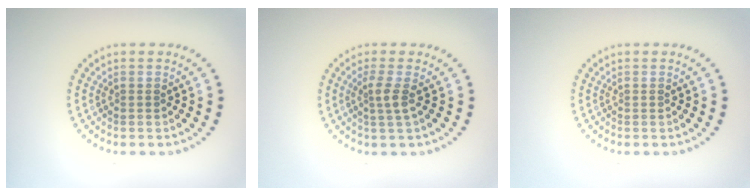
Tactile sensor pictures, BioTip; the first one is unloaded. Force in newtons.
{"total": 1.8, "press": 1.3, "slide": 1.3}
{"total": 0.0}